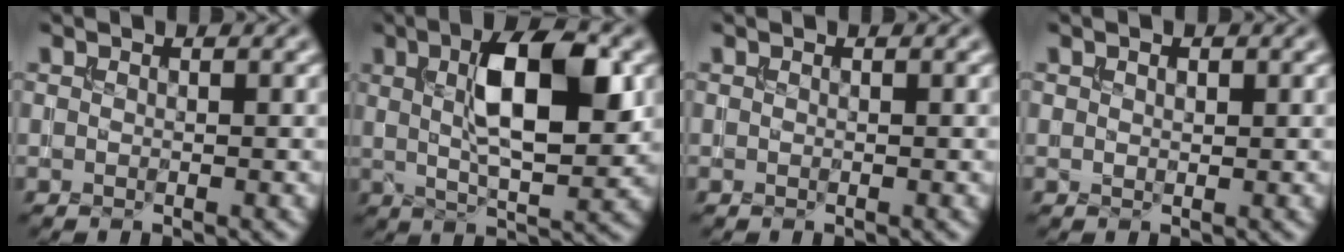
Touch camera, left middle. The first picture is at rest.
{"total": 9.1, "force": [2.2, 3.2, 8.3], "torque": [-0.129, 0.005, 0.035]}
{"total": 0.0}
{"total": 0.8, "force": [0.4, 0.5, 0.4], "torque": [-0.005, -0.002, 0.007]}